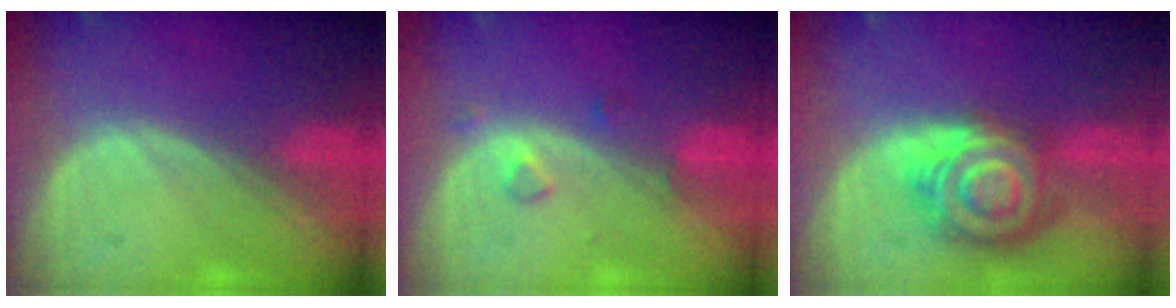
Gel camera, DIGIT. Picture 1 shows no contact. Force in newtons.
{"total": 1.8, "press": 1.8, "slide": 0.1}
{"total": 9.0, "press": 8.9, "slide": 0.6}